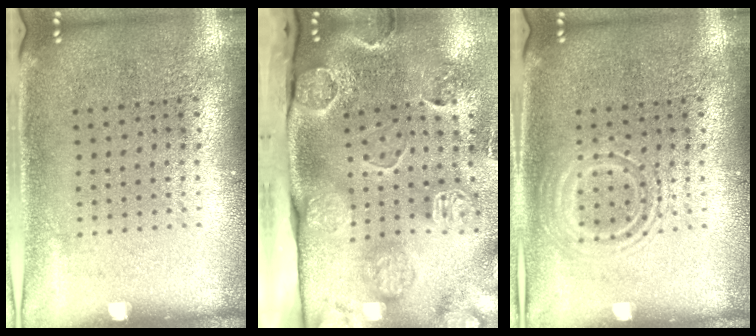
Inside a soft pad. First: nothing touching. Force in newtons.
{"total": 4.5, "press": 3.4, "slide": 3.0}
{"total": 2.1, "press": 2.1, "slide": 0.3}